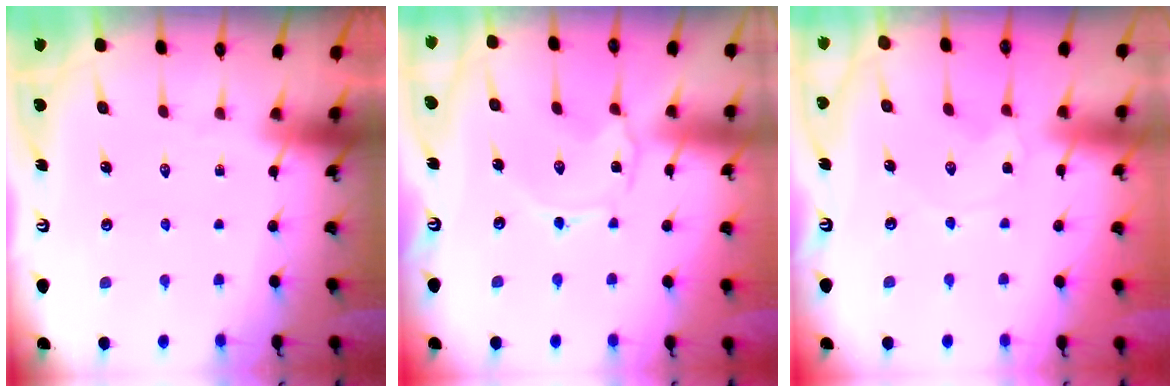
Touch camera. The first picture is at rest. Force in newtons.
{"total": 1.0, "press": 1.0, "slide": 0.1}
{"total": 0.9, "press": 0.9, "slide": 0.1}